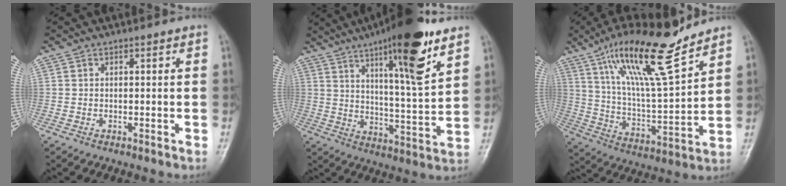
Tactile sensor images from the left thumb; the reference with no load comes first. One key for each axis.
{"total": 18.4, "fx": 10.8, "fy": 3.2, "fz": 14.5, "tx": -0.203, "ty": -0.054, "tz": 0.169}
{"total": 18.8, "fx": 13.0, "fy": 3.3, "fz": 13.2, "tx": -0.211, "ty": -0.066, "tz": 0.234}